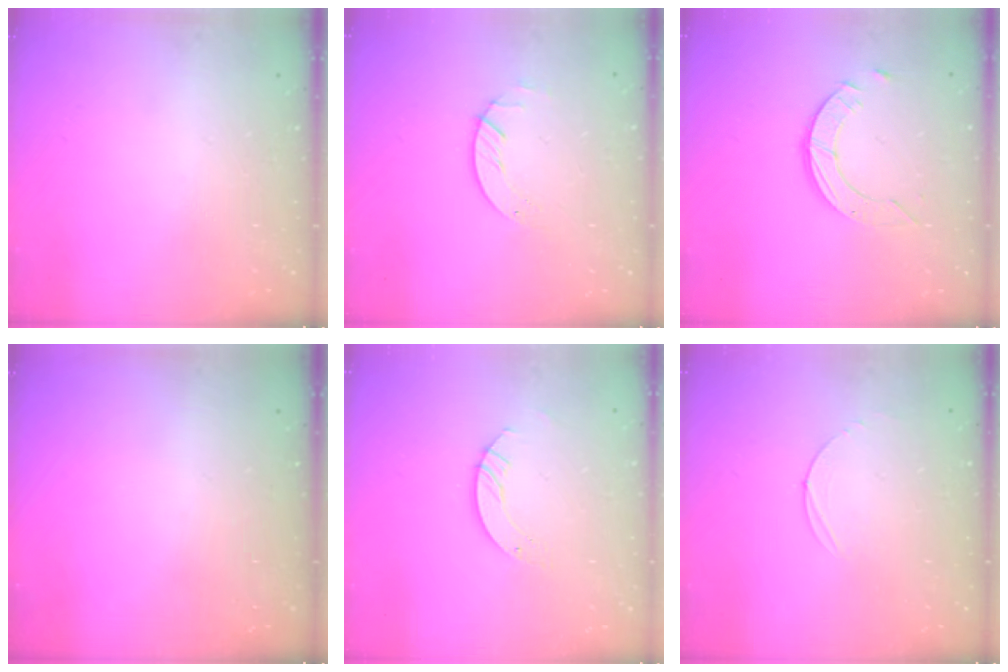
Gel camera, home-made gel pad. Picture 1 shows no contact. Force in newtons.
{"total": 2.0, "press": 2.0, "slide": 0.2}
{"total": 4.2, "press": 4.2, "slide": 0.2}
{"total": 0.0}
{"total": 4.4, "press": 4.4, "slide": 0.1}
{"total": 3.0, "press": 3.0, "slide": 0.3}